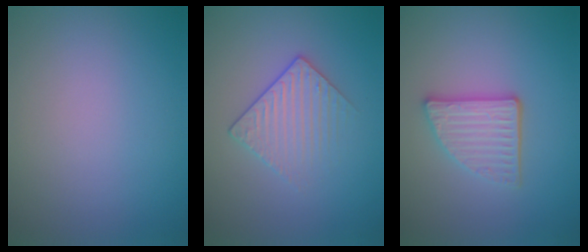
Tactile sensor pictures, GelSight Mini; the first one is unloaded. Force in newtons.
{"total": 2.1, "press": 1.8, "slide": 1.1}
{"total": 3.8, "press": 3.1, "slide": 2.1}